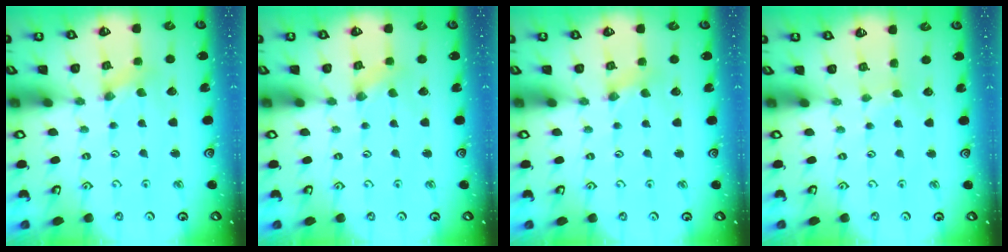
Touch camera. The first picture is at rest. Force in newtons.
{"total": 0.0}
{"total": 2.8, "press": 2.8, "slide": 0.3}
{"total": 1.2, "press": 1.2, "slide": 0.2}